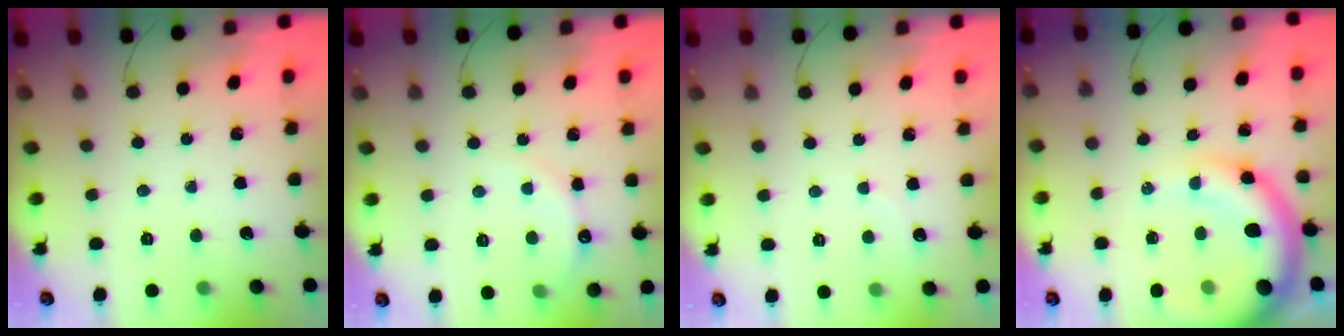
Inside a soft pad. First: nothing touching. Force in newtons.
{"total": 7.3, "press": 7.1, "slide": 1.7}
{"total": 4.8, "press": 4.6, "slide": 1.5}
{"total": 13.6, "press": 13.1, "slide": 3.5}